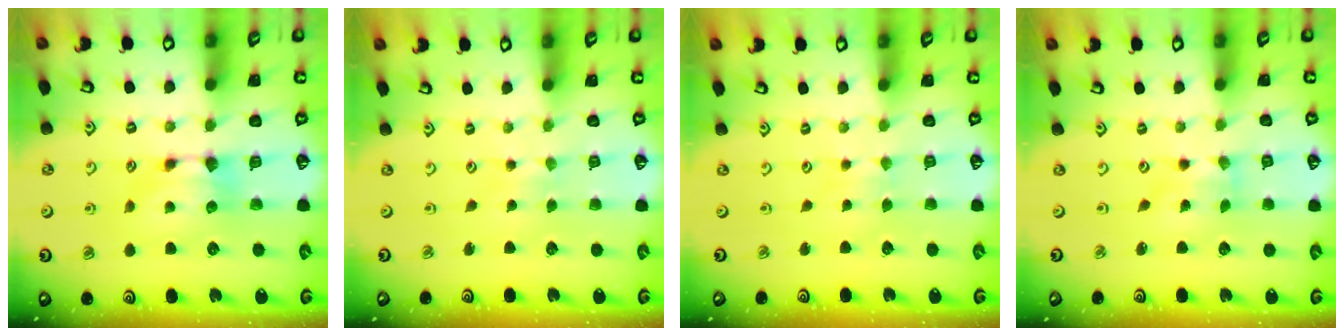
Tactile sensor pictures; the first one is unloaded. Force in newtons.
{"total": 3.0, "press": 3.0, "slide": 0.1}
{"total": 2.6, "press": 2.6, "slide": 0.2}
{"total": 2.0, "press": 1.7, "slide": 1.1}